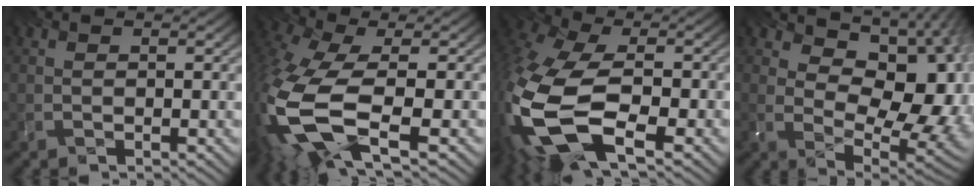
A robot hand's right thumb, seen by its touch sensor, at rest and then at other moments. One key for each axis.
{"total": 13.0, "fx": -5.9, "fy": 5.9, "fz": 10.0, "tx": -0.285, "ty": -0.049, "tz": -0.085}
{"total": 15.9, "fx": -7.2, "fy": 8.4, "fz": 11.5, "tx": -0.313, "ty": -0.066, "tz": -0.097}
{"total": 12.8, "fx": 3.1, "fy": 8.2, "fz": 9.3, "tx": -0.121, "ty": -0.003, "tz": 0.081}